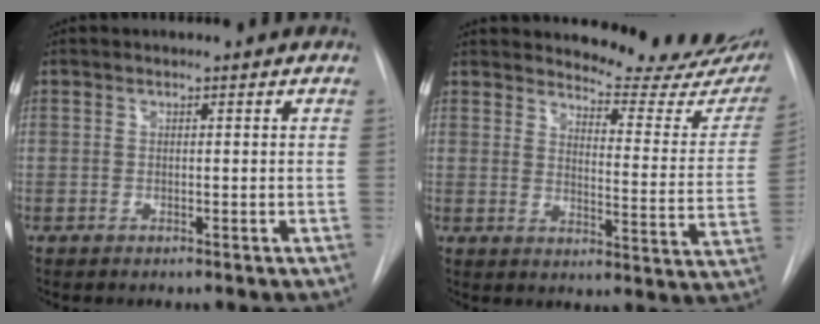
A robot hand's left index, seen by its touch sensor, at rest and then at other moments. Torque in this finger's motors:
{"motor_torque": [0.97, -1.17, 0.08, 0.00]}